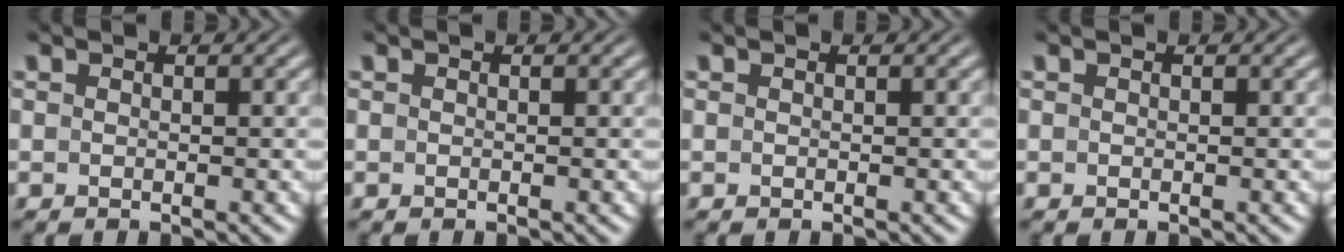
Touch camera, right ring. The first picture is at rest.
{"total": 0.0}
{"total": 0.0}
{"total": 0.0}